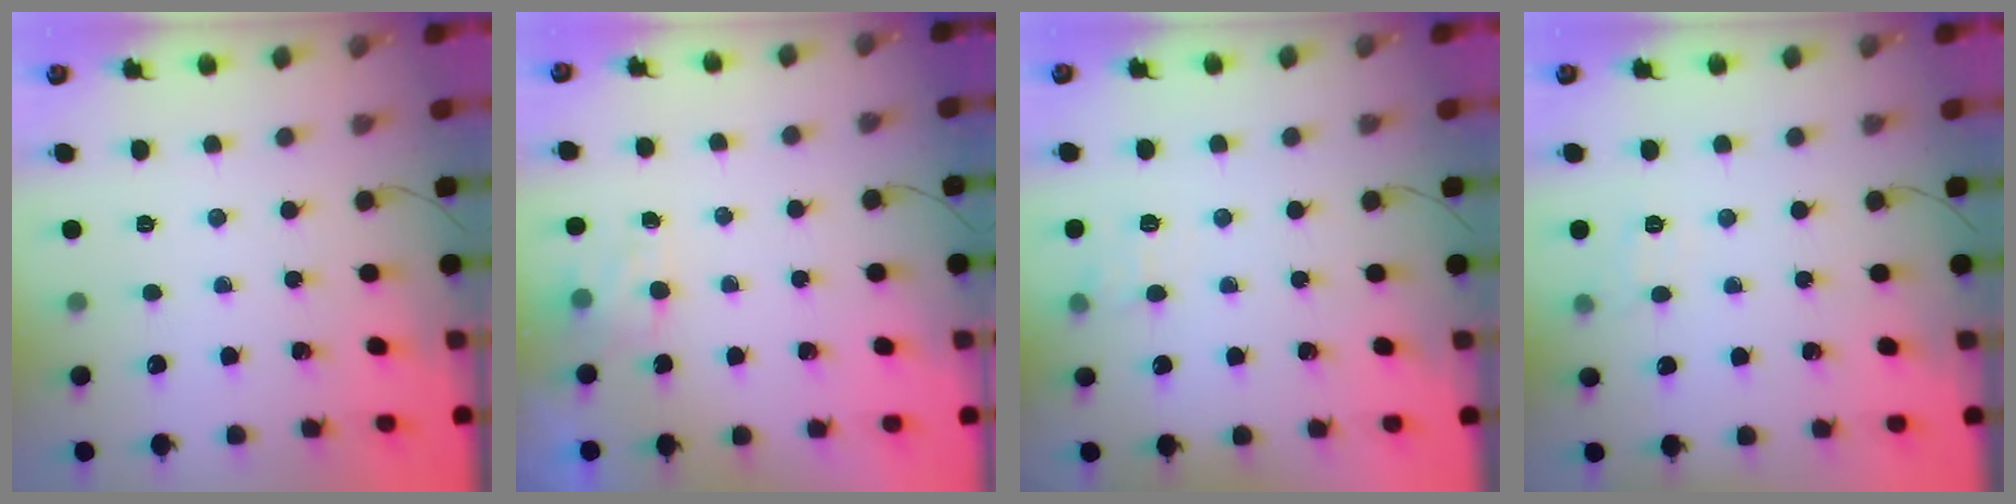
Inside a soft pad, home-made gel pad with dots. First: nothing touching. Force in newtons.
{"total": 4.1, "press": 3.9, "slide": 1.2}
{"total": 6.8, "press": 6.6, "slide": 1.8}
{"total": 5.9, "press": 5.7, "slide": 1.2}